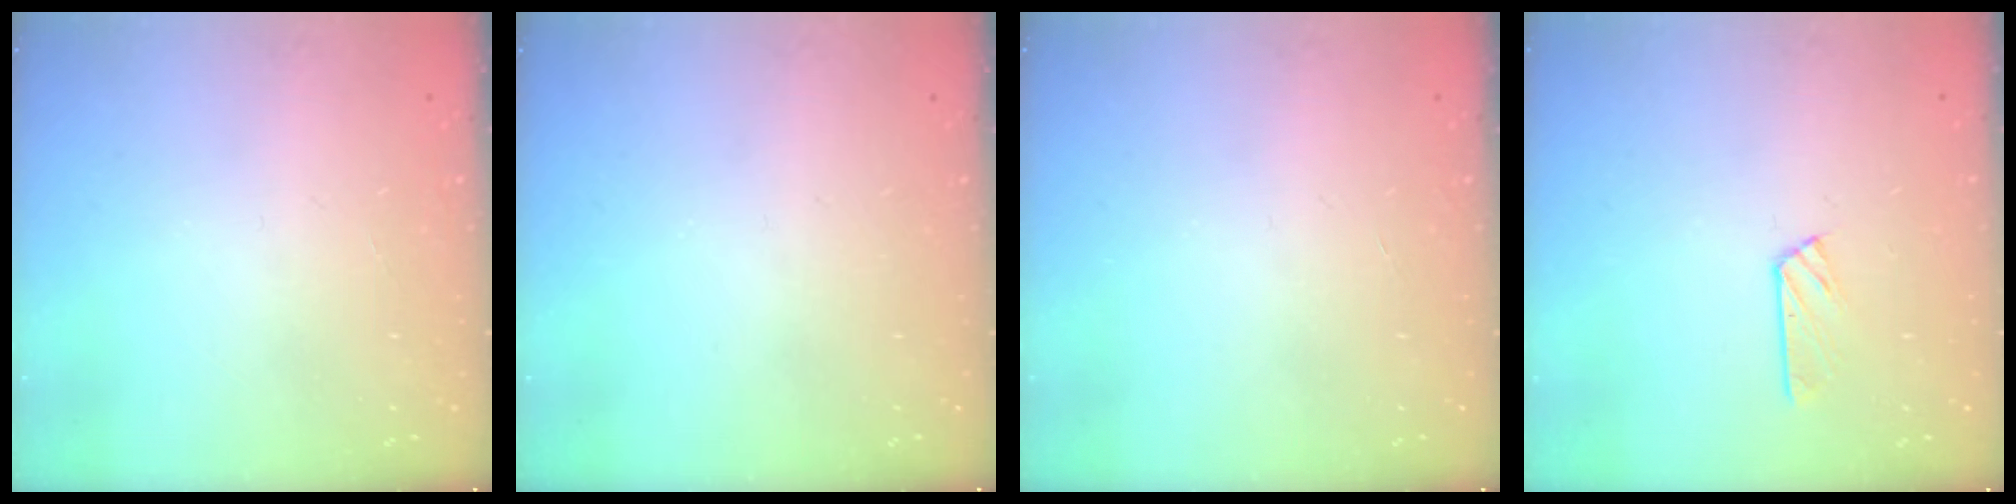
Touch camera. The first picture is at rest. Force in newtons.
{"total": 0.0}
{"total": 0.0}
{"total": 2.9, "press": 2.9, "slide": 0.3}